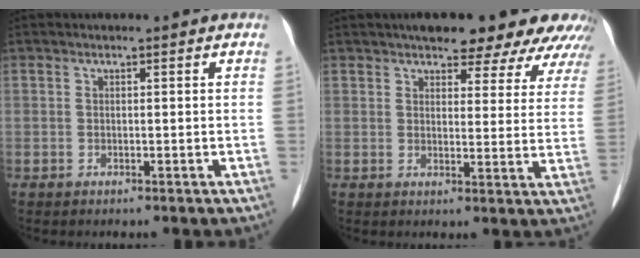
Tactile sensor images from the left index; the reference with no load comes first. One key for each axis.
{"total": 16.2, "fx": 13.7, "fy": 5.0, "fz": 7.1, "tx": -0.058, "ty": 0.011, "tz": 0.146}